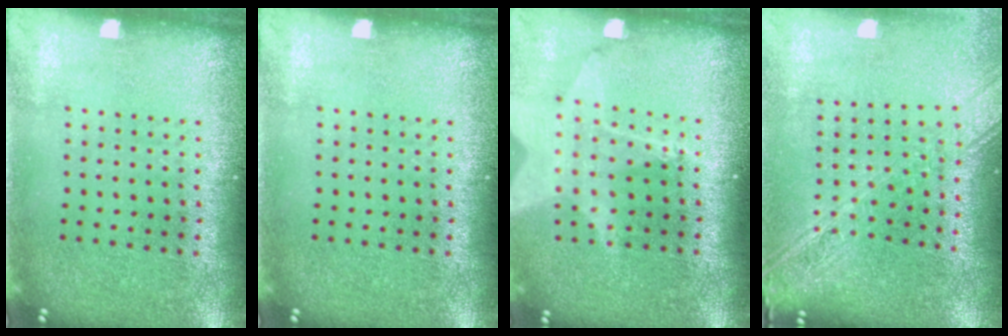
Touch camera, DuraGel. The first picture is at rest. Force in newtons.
{"total": 0.0}
{"total": 2.0, "press": 1.6, "slide": 1.2}
{"total": 2.1, "press": 1.8, "slide": 1.1}